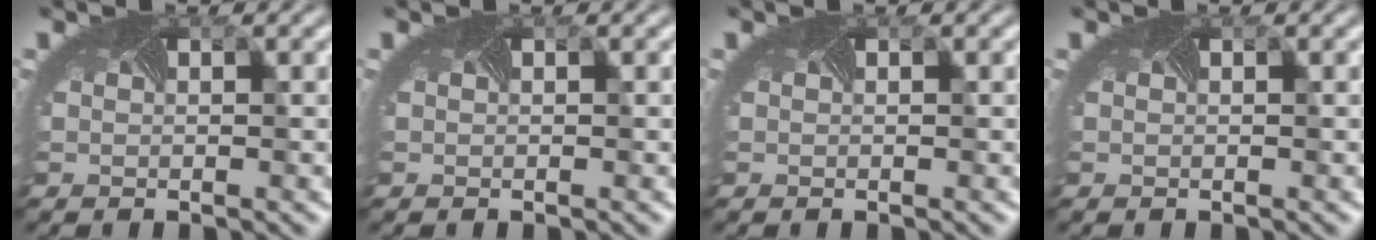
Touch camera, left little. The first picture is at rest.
{"total": 0.0}
{"total": 0.0}
{"total": 0.0}